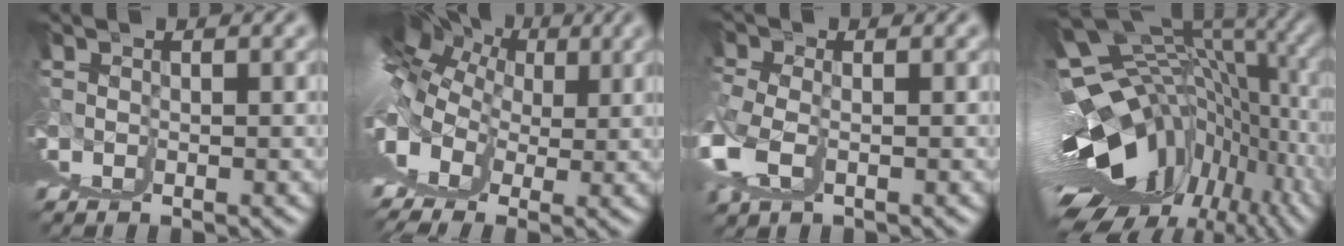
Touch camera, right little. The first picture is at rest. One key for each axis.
{"total": 7.9, "fx": 4.8, "fy": 2.1, "fz": 5.8, "tx": -0.091, "ty": 0.037, "tz": 0.074}
{"total": 2.3, "fx": 1.9, "fy": 1.0, "fz": 0.6, "tx": -0.015, "ty": 0.010, "tz": 0.030}
{"total": 17.0, "fx": 2.1, "fy": 5.8, "fz": 15.8, "tx": -0.179, "ty": 0.016, "tz": 0.048}